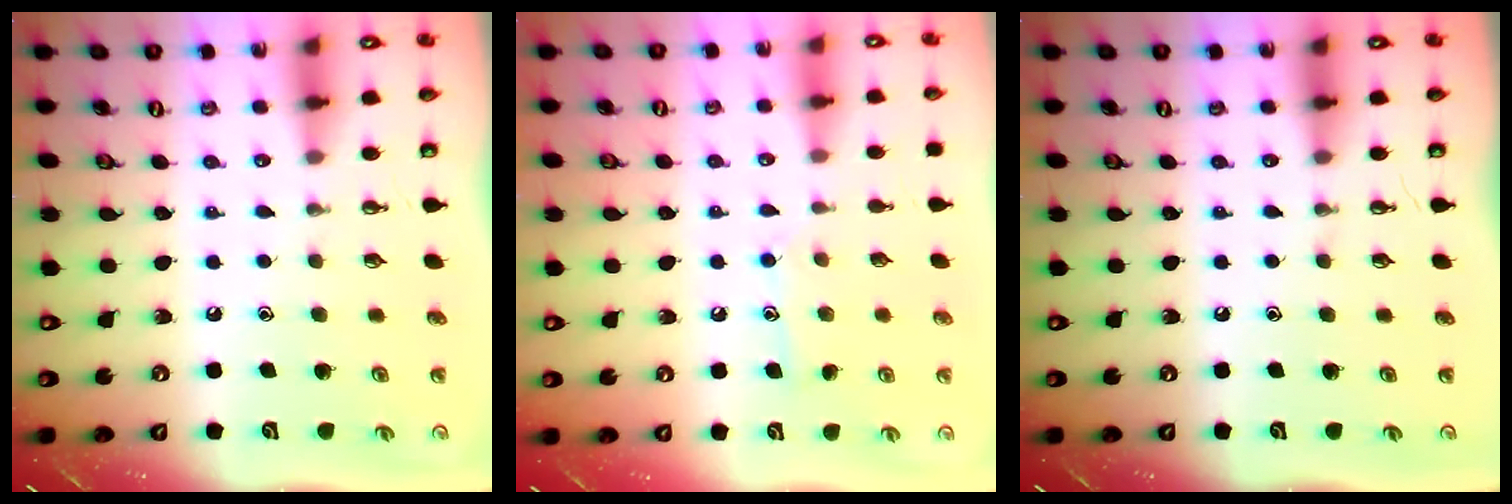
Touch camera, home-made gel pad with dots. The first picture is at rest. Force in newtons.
{"total": 7.6, "press": 7.6, "slide": 0.5}
{"total": 0.0}